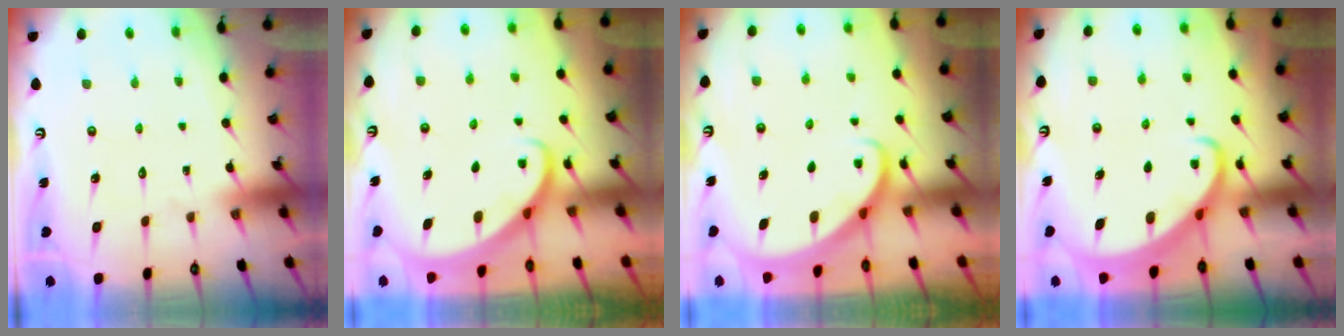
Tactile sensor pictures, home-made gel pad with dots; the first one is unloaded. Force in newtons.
{"total": 2.6, "press": 2.6, "slide": 0.2}
{"total": 2.6, "press": 2.6, "slide": 0.2}
{"total": 2.2, "press": 2.2, "slide": 0.3}